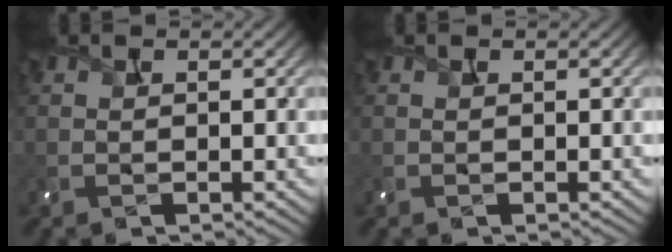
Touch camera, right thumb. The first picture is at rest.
{"total": 0.0}